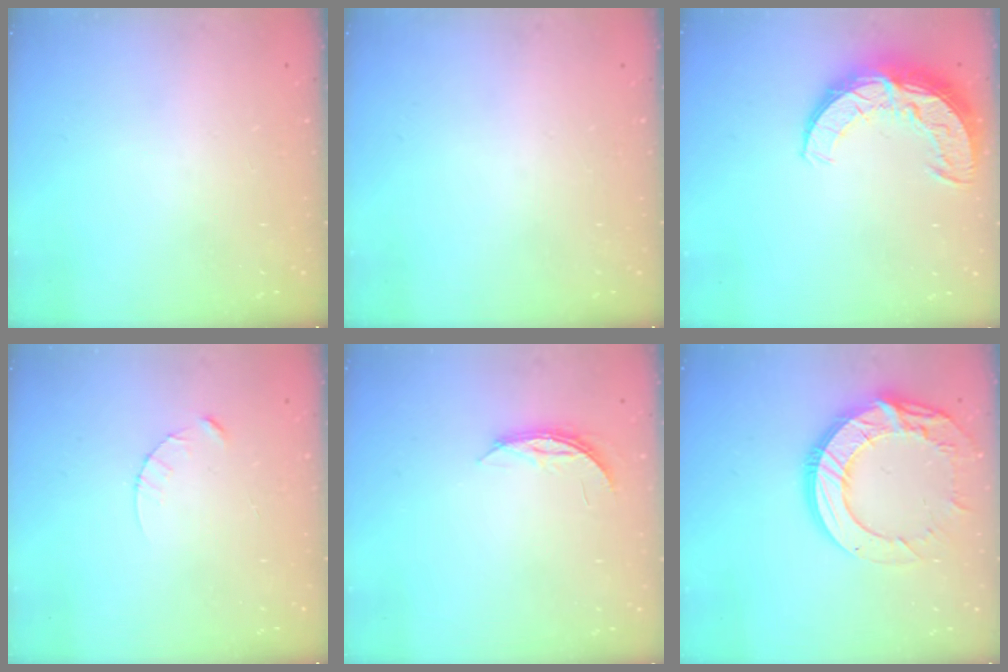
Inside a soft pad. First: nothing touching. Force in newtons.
{"total": 0.0}
{"total": 12.7, "press": 12.6, "slide": 1.1}
{"total": 2.5, "press": 2.5, "slide": 0.3}
{"total": 3.9, "press": 3.9, "slide": 0.4}
{"total": 18.0, "press": 17.9, "slide": 1.3}